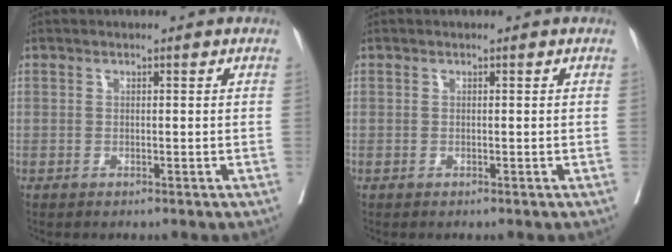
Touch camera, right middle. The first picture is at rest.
{"total": 0.0}